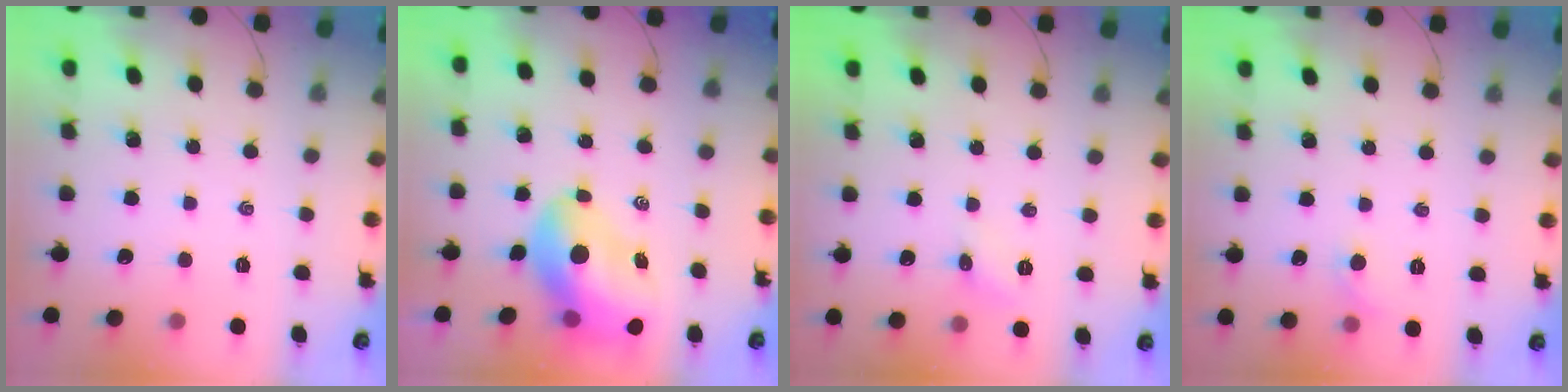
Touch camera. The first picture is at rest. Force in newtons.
{"total": 13.8, "press": 13.3, "slide": 3.7}
{"total": 4.7, "press": 4.4, "slide": 1.6}
{"total": 4.1, "press": 3.8, "slide": 1.4}